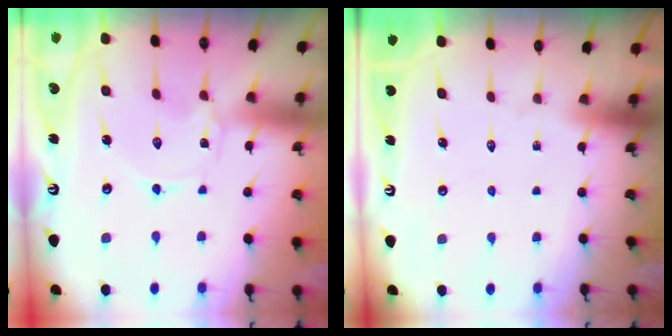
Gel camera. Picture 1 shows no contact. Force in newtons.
{"total": 0.0}